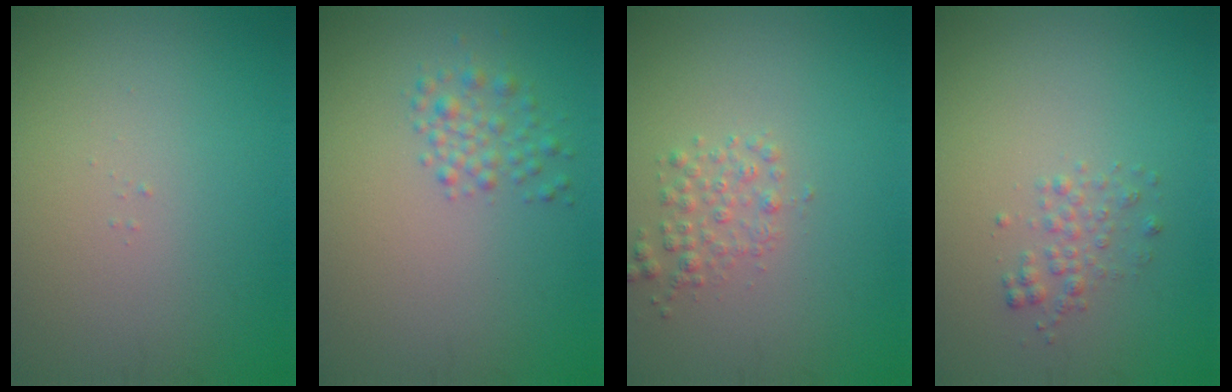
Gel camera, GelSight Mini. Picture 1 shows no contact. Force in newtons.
{"total": 1.8, "press": 1.8, "slide": 0.1}
{"total": 1.7, "press": 1.7, "slide": 0.1}
{"total": 1.4, "press": 1.4, "slide": 0.0}